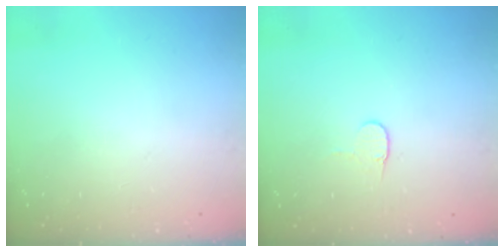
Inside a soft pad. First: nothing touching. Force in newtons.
{"total": 4.9, "press": 4.9, "slide": 0.4}